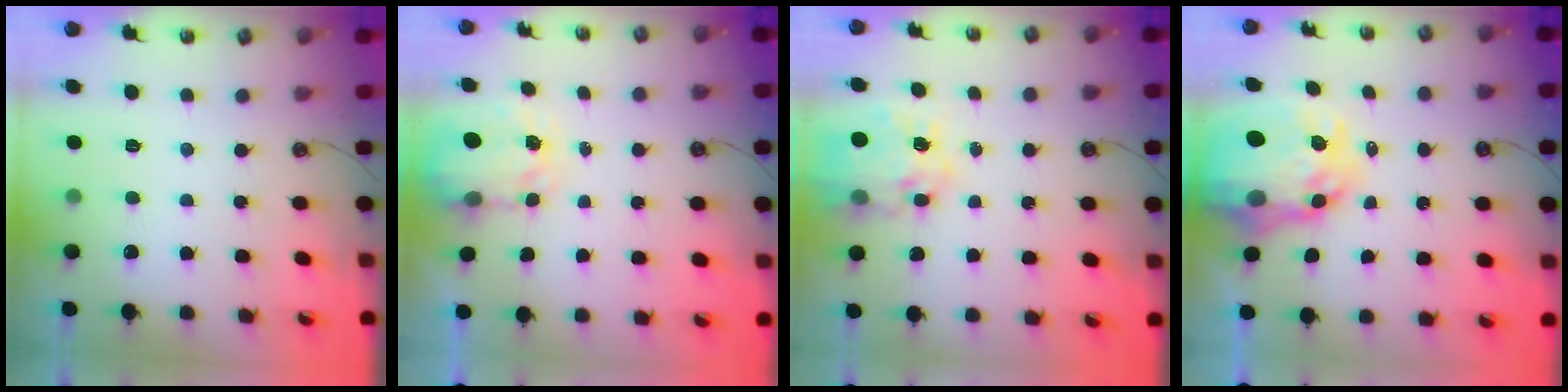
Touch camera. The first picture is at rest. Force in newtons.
{"total": 3.6, "press": 3.5, "slide": 0.5}
{"total": 12.3, "press": 12.2, "slide": 1.2}
{"total": 14.4, "press": 14.3, "slide": 1.2}